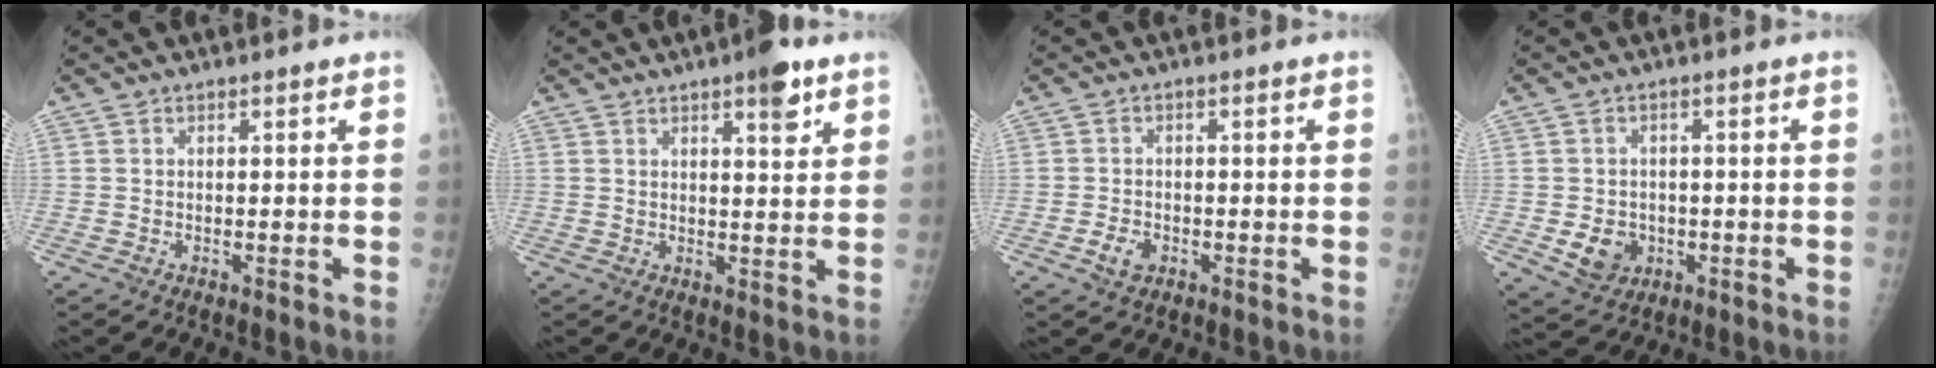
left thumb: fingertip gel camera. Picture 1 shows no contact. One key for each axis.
{"total": 5.7, "fx": 3.4, "fy": 1.6, "fz": 4.2, "tx": -0.047, "ty": -0.016, "tz": 0.043}
{"total": 2.9, "fx": -1.3, "fy": 2.0, "fz": 1.6, "tx": -0.021, "ty": 0.006, "tz": -0.020}
{"total": 5.7, "fx": -1.5, "fy": 4.8, "fz": 2.7, "tx": -0.023, "ty": 0.005, "tz": -0.014}